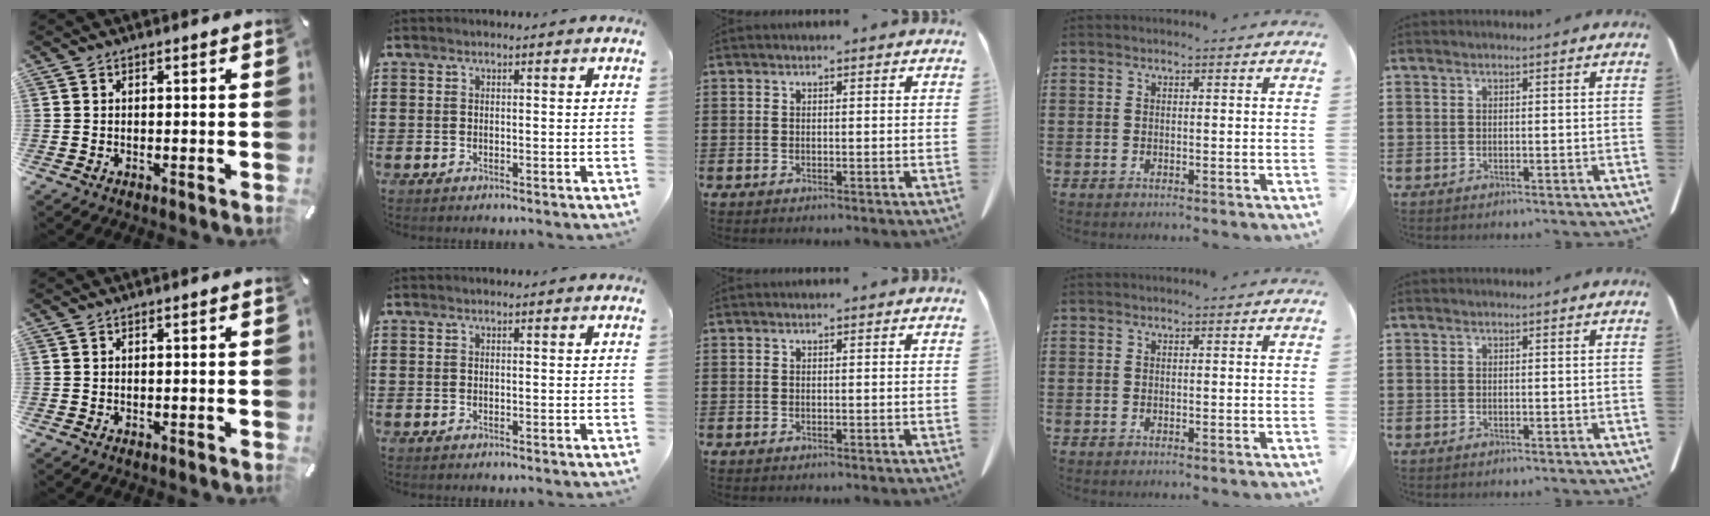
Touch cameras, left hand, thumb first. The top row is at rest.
{}